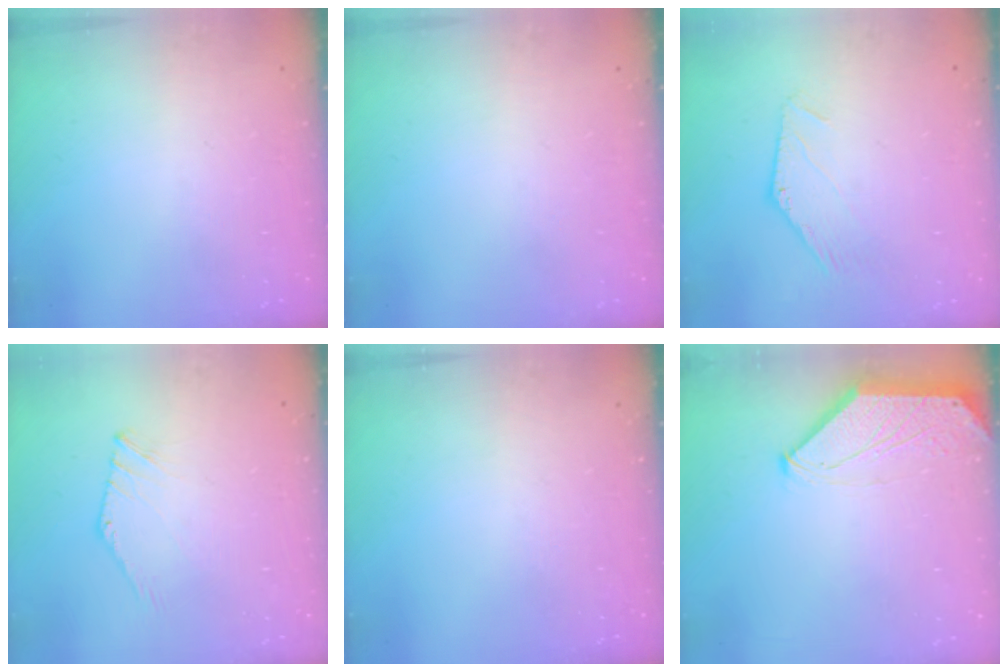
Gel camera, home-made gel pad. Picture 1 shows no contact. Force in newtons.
{"total": 0.0}
{"total": 0.0}
{"total": 1.7, "press": 1.6, "slide": 0.4}
{"total": 0.0}
{"total": 0.0}